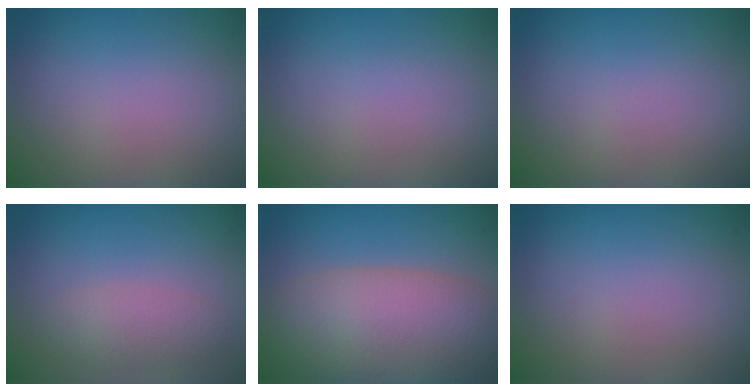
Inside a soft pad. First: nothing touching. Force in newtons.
{"total": 0.0}
{"total": 0.0}
{"total": 2.4, "press": 2.4, "slide": 0.0}
{"total": 9.6, "press": 9.6, "slide": 0.7}
{"total": 0.0}